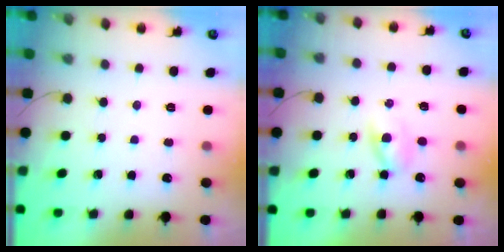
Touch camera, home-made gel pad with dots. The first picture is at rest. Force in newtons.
{"total": 2.9, "press": 2.7, "slide": 1.1}